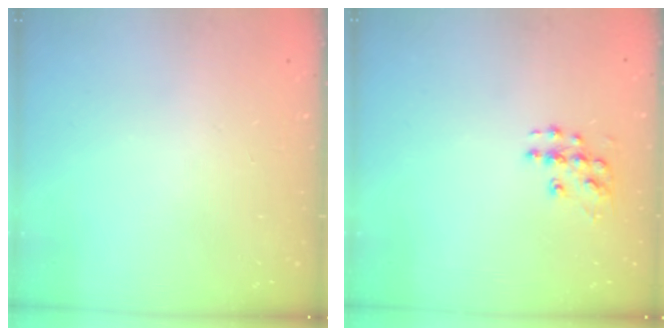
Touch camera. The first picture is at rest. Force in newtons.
{"total": 7.8, "press": 7.8, "slide": 0.4}